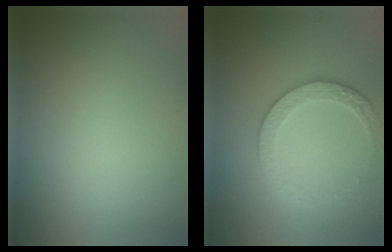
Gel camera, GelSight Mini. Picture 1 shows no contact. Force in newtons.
{"total": 2.4, "press": 1.9, "slide": 1.5}